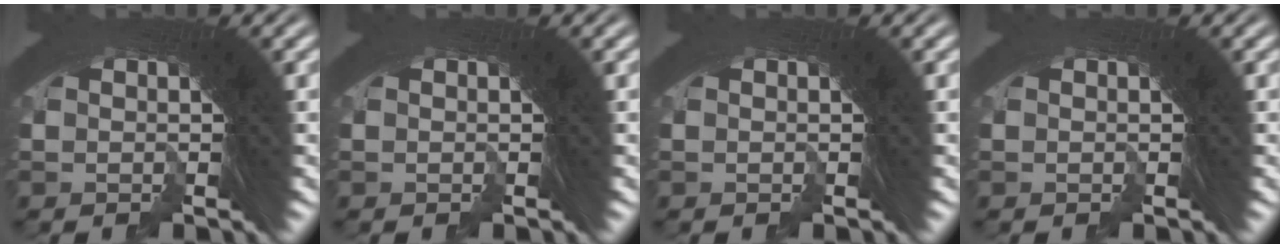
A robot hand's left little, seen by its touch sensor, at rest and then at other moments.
{"total": 0.0}
{"total": 0.0}
{"total": 0.0}